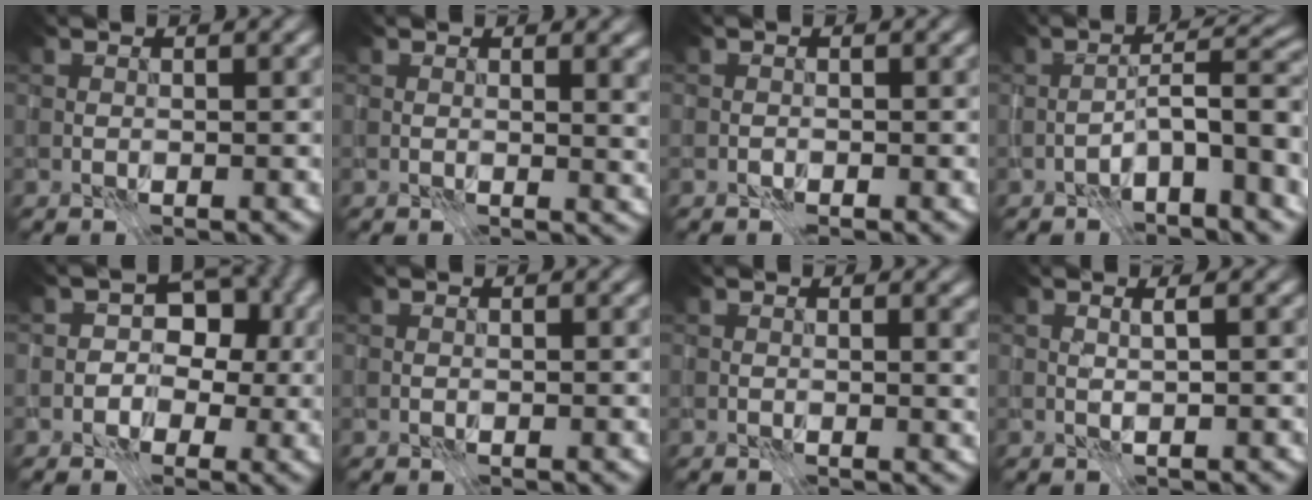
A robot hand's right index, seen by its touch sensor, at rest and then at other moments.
{"total": 2.8, "force": [0.9, 0.9, 2.5], "torque": [-0.026, 0.002, 0.012]}
{"total": 0.0}
{"total": 6.6, "force": [-2.3, 1.6, 6.0], "torque": [-0.088, 0.024, -0.044]}
{"total": 7.7, "force": [0.0, 6.2, 4.5], "torque": [0.006, 0.039, -0.040]}
{"total": 0.0}
{"total": 1.5, "force": [0.5, 0.4, 1.3], "torque": [-0.014, 0.000, 0.006]}
{"total": 0.9, "force": [0.4, 0.0, 0.9], "torque": [-0.020, 0.004, 0.000]}